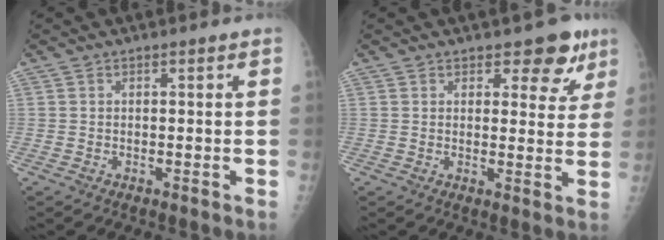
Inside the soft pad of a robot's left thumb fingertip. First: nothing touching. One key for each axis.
{"total": 6.4, "fx": 4.4, "fy": 3.6, "fz": 3.1, "tx": 0.002, "ty": -0.023, "tz": 0.051}